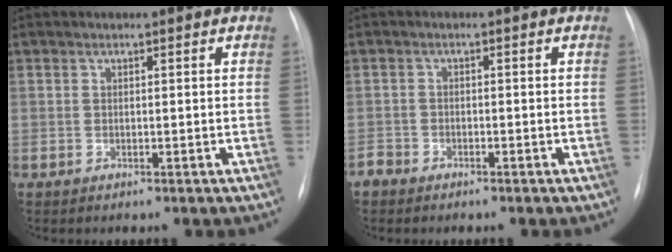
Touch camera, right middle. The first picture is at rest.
{"total": 1.7, "force": [-1.5, 0.9, 0.2], "torque": [-0.008, 0.001, -0.027]}